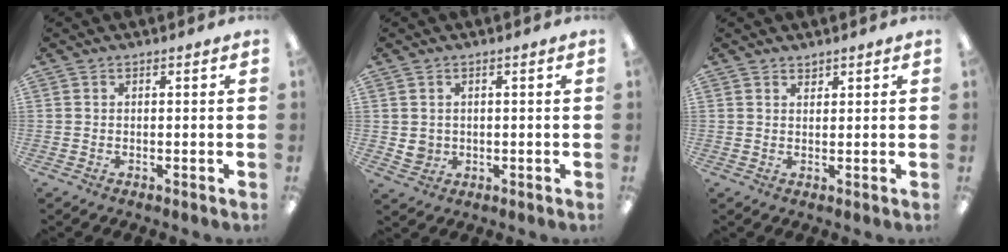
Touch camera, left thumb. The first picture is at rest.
{"total": 2.9, "force": [0.8, 2.7, 0.6], "torque": [-0.007, 0.002, 0.013]}
{"total": 1.5, "force": [1.4, 0.5, 0.0], "torque": [0.007, -0.005, 0.026]}